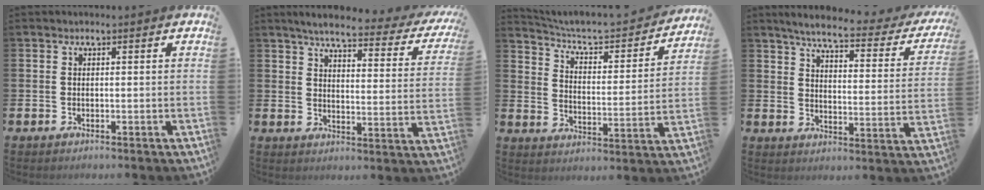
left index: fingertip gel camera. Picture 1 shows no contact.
{"total": 5.1, "force": [4.2, 1.1, 2.7], "torque": [-0.059, -0.034, 0.060]}
{"total": 6.2, "force": [5.6, 1.7, 2.2], "torque": [-0.077, -0.038, 0.090]}
{"total": 5.4, "force": [4.5, 0.8, 2.9], "torque": [-0.071, -0.034, 0.065]}